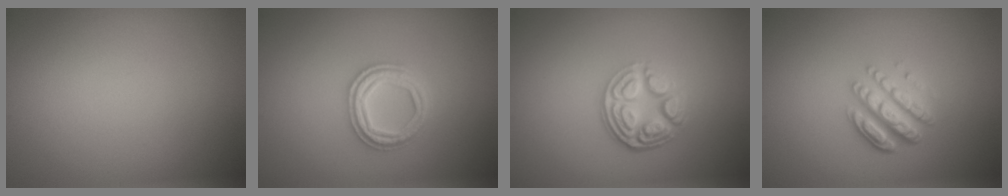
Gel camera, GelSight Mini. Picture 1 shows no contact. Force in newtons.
{"total": 2.9, "press": 2.9, "slide": 0.6}
{"total": 4.6, "press": 3.3, "slide": 3.2}
{"total": 4.7, "press": 3.4, "slide": 3.2}